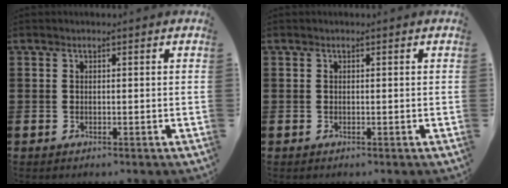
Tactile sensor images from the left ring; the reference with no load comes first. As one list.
[{"total": 0.0}]